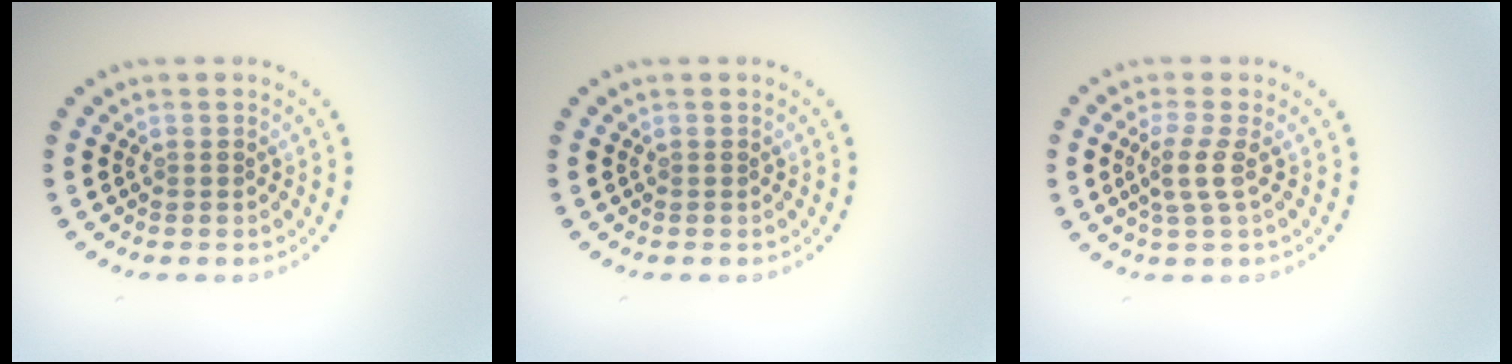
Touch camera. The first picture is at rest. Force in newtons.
{"total": 0.0}
{"total": 2.2, "press": 1.7, "slide": 1.4}